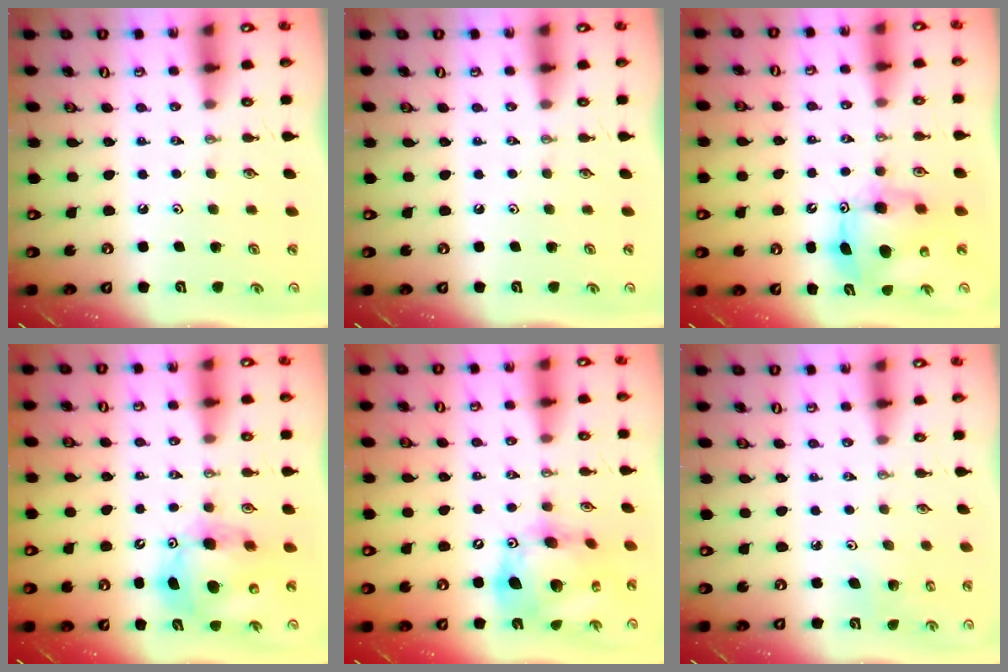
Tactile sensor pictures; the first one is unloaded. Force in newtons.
{"total": 0.0}
{"total": 9.7, "press": 9.7, "slide": 0.8}
{"total": 13.2, "press": 13.1, "slide": 2.1}
{"total": 18.7, "press": 18.5, "slide": 2.3}
{"total": 3.7, "press": 3.7, "slide": 0.4}